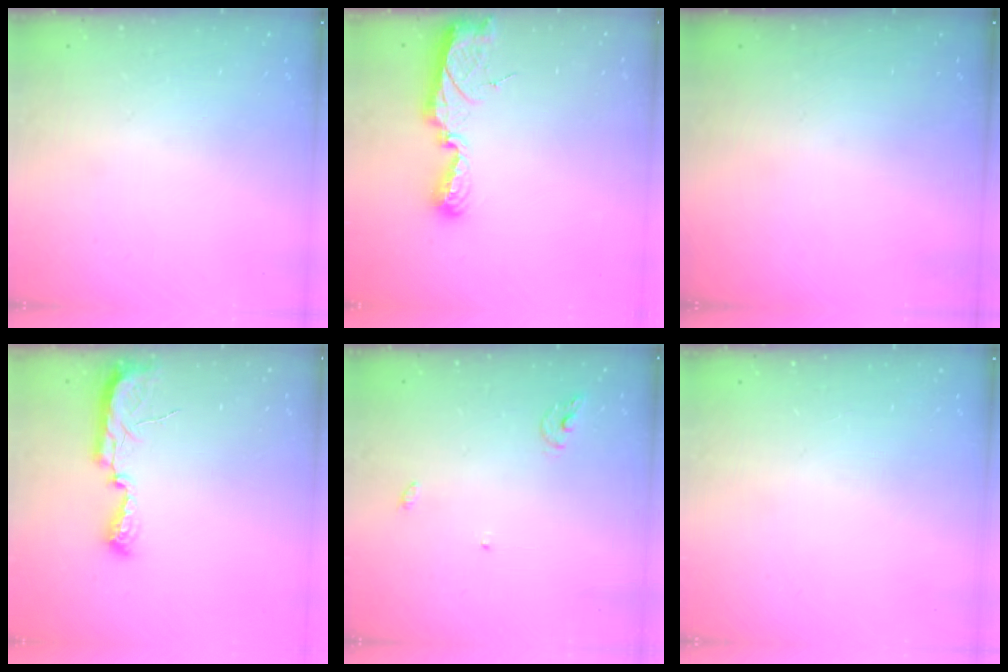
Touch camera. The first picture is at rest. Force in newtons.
{"total": 9.8, "press": 9.7, "slide": 0.9}
{"total": 0.0}
{"total": 7.7, "press": 7.7, "slide": 0.8}
{"total": 4.9, "press": 4.9, "slide": 0.4}
{"total": 0.0}